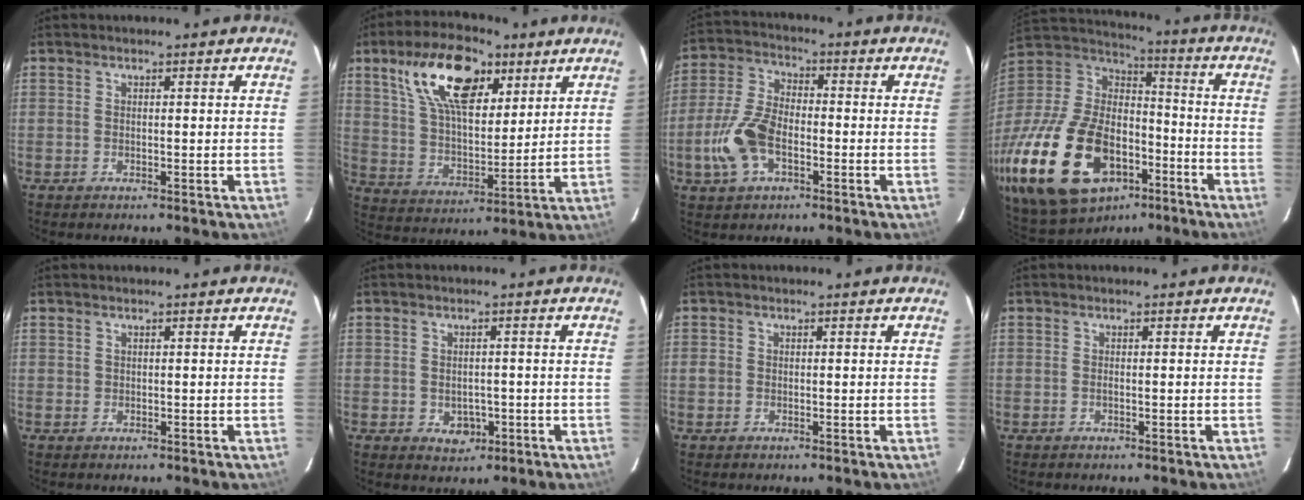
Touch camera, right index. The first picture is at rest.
{"total": 18.0, "force": [9.5, 9.0, 12.5], "torque": [-0.227, 0.021, 0.176]}
{"total": 11.3, "force": [-3.8, 6.4, 8.4], "torque": [-0.192, 0.004, -0.072]}
{"total": 36.5, "force": [-16.8, 22.0, 23.8], "torque": [-0.528, -0.014, -0.261]}
{"total": 0.5, "force": [0.1, 0.5, -0.2], "torque": [0.007, -0.001, 0.003]}
{"total": 4.0, "force": [-1.1, 3.3, 2.0], "torque": [-0.038, 0.002, -0.002]}
{"total": 1.3, "force": [-0.3, 1.2, 0.2], "torque": [-0.002, -0.001, -0.007]}
{"total": 0.0}